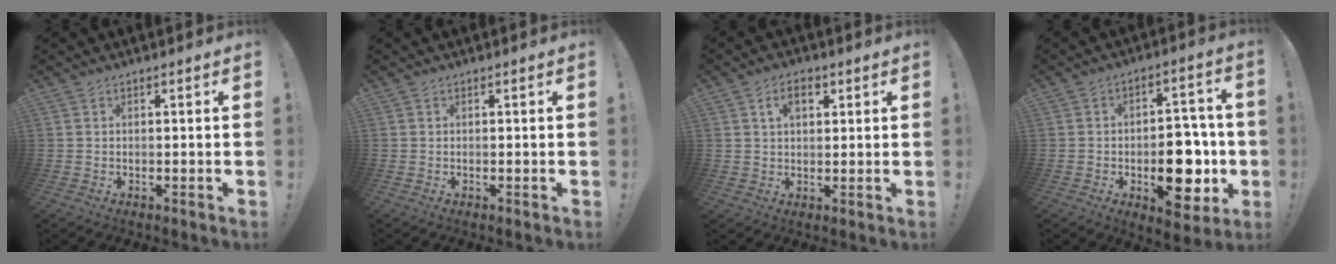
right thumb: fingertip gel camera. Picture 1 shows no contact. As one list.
[{"total": 0.0}, {"total": 5.8, "force": [2.6, 3.5, 3.8], "torque": [-0.052, 0.002, 0.044]}, {"total": 17.4, "force": [-4.1, 10.2, 13.5], "torque": [-0.150, 0.021, -0.051]}]